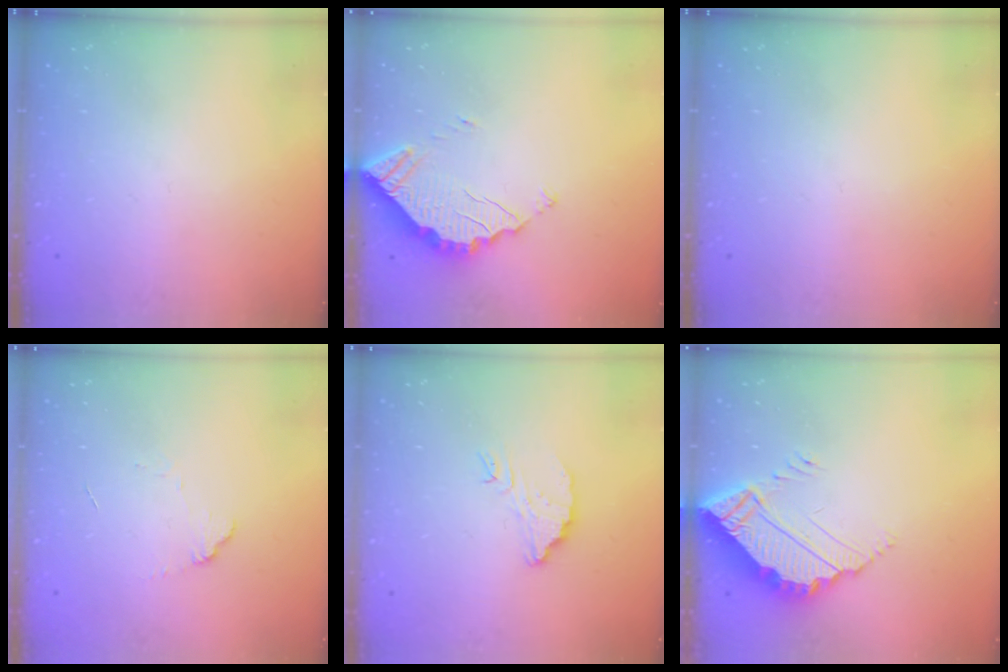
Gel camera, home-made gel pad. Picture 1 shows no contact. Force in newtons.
{"total": 3.9, "press": 3.9, "slide": 0.3}
{"total": 0.0}
{"total": 6.1, "press": 6.1, "slide": 0.5}
{"total": 5.4, "press": 5.4, "slide": 0.3}
{"total": 5.7, "press": 5.7, "slide": 0.5}